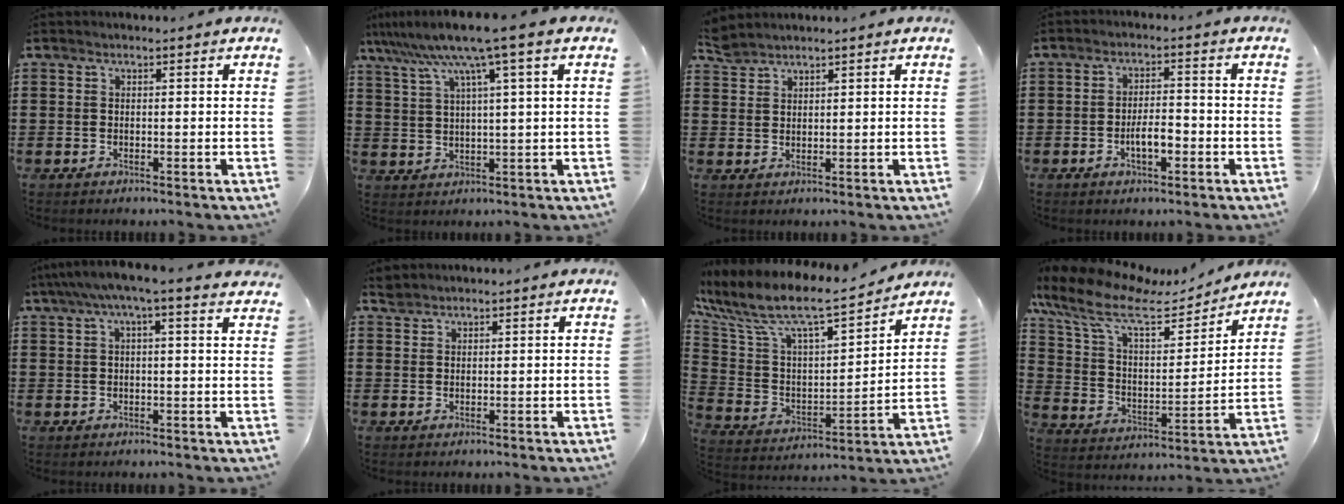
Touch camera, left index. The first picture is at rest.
{"total": 8.6, "force": [5.3, -0.2, 6.7], "torque": [-0.146, -0.019, 0.089]}
{"total": 2.4, "force": [2.4, 0.4, 0.1], "torque": [-0.009, -0.001, 0.048]}
{"total": 4.3, "force": [-1.3, 1.5, 3.8], "torque": [-0.073, 0.004, -0.026]}
{"total": 3.8, "force": [2.5, 0.0, 2.8], "torque": [-0.062, -0.001, 0.041]}
{"total": 1.4, "force": [1.4, 0.4, 0.1], "torque": [-0.006, 0.000, 0.027]}
{"total": 9.3, "force": [7.1, 2.6, 5.5], "torque": [-0.136, -0.048, 0.117]}
{"total": 12.1, "force": [8.8, 4.3, 7.1], "torque": [-0.178, -0.037, 0.148]}